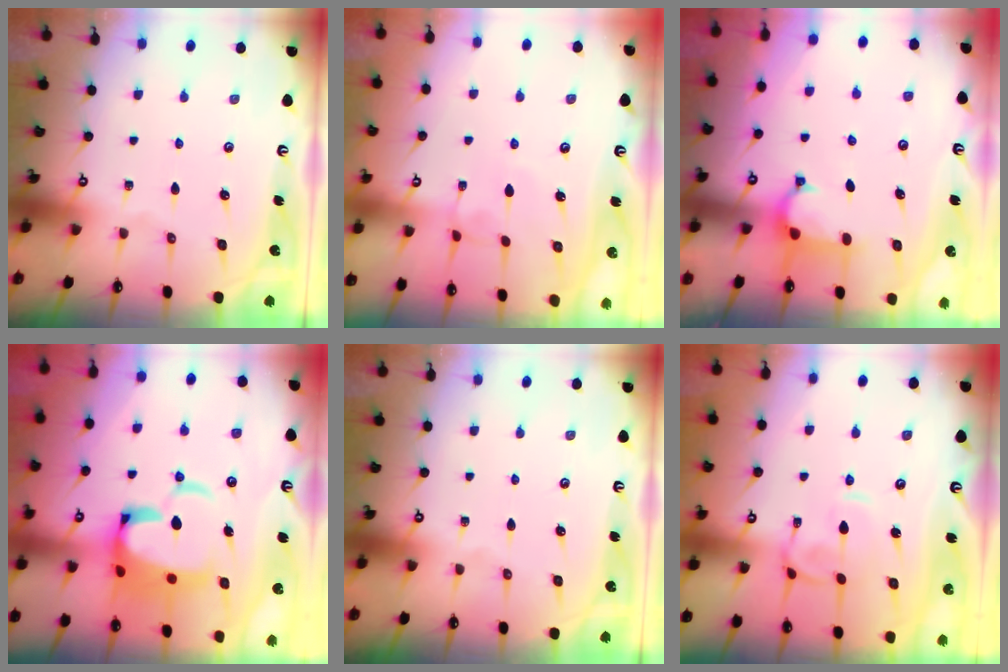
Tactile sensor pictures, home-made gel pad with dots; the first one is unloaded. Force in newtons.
{"total": 2.8, "press": 2.8, "slide": 0.2}
{"total": 1.7, "press": 1.6, "slide": 0.5}
{"total": 11.2, "press": 11.1, "slide": 1.7}
{"total": 0.0}
{"total": 0.7, "press": 0.1, "slide": 0.7}